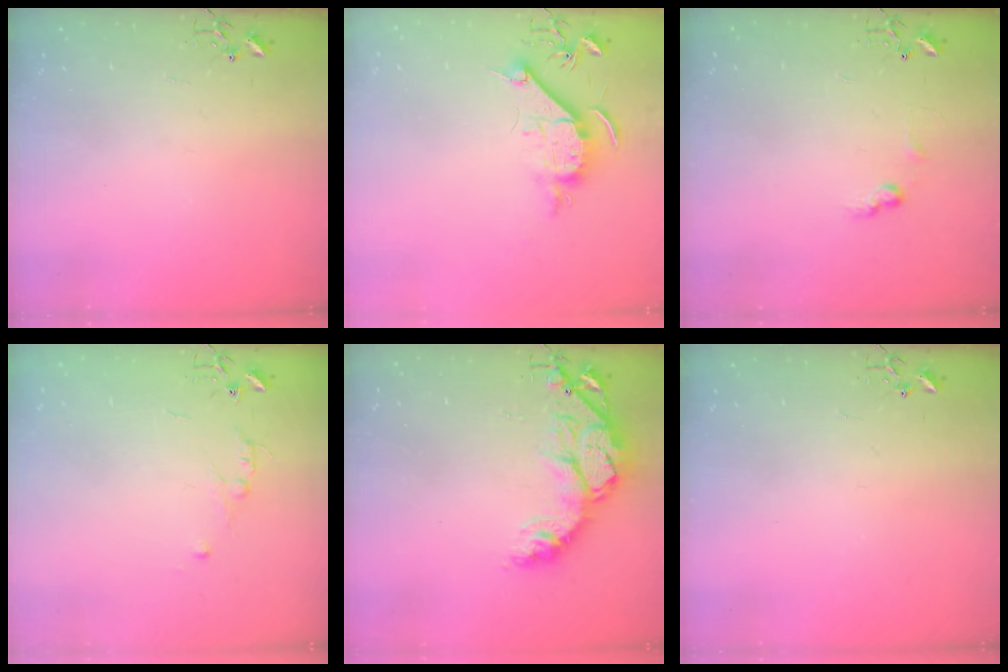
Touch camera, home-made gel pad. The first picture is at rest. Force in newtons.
{"total": 9.5, "press": 9.5, "slide": 0.9}
{"total": 6.0, "press": 6.0, "slide": 0.8}
{"total": 4.8, "press": 4.8, "slide": 0.7}
{"total": 15.3, "press": 15.3, "slide": 1.1}
{"total": 0.0}